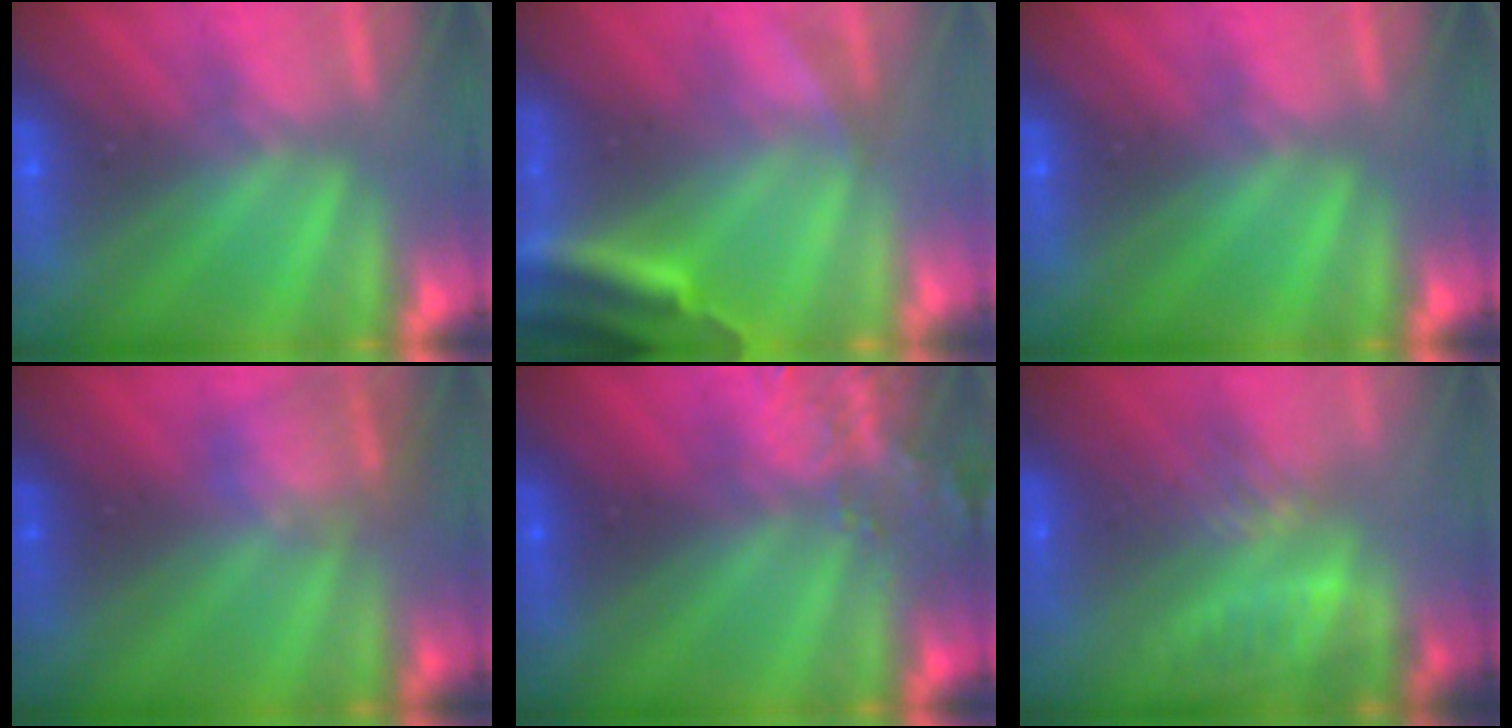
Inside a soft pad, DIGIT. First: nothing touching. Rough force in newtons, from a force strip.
{"total": 3.5}
{"total": 0.0}
{"total": 2.3}
{"total": 3.6}
{"total": 7.8}